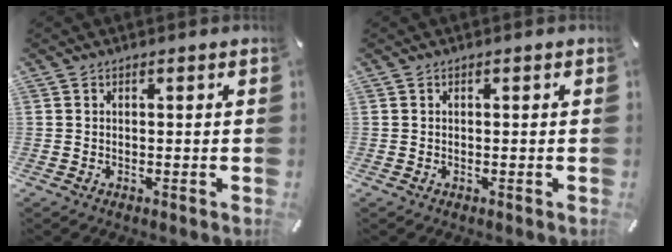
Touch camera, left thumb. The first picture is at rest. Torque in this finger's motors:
{"motor_torque": [-0.05, -0.04, -0.02, 0.02, 0.00]}